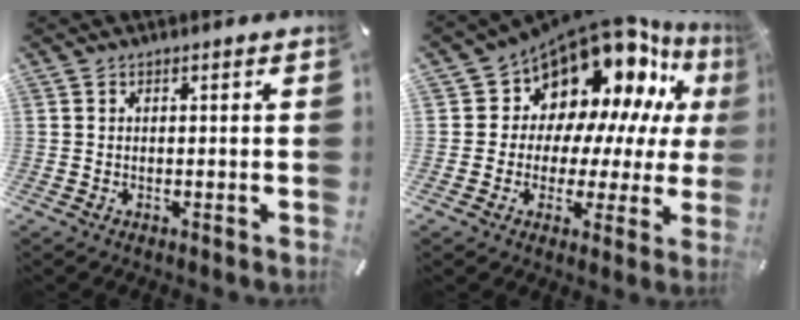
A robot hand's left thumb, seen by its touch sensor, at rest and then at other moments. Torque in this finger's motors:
{"motor_torque": [1.78, 3.23, 1.59, -1.18, 0.16]}